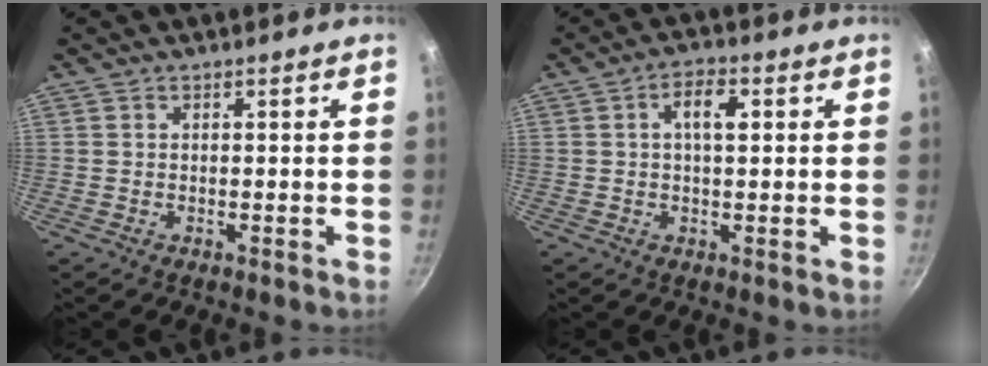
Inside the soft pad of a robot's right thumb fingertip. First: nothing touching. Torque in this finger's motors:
{"motor_torque": [0.23, 1.00, 0.85, 0.29, 0.03]}